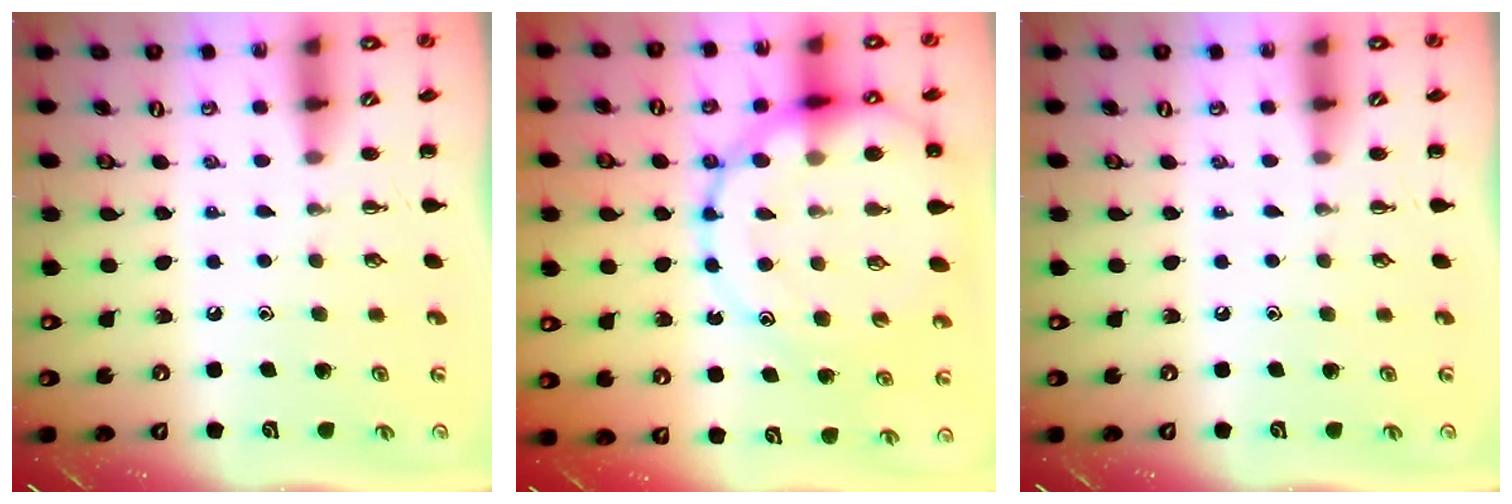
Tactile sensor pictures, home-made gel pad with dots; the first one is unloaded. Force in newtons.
{"total": 22.0, "press": 21.6, "slide": 4.0}
{"total": 0.0}